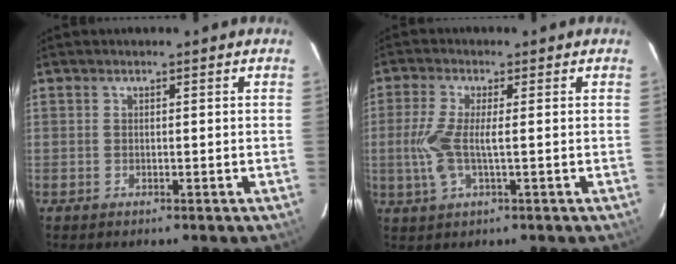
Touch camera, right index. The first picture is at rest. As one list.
[{"total": 6.4, "force": [-0.5, 1.4, 6.3], "torque": [-0.142, 0.000, -0.009]}]